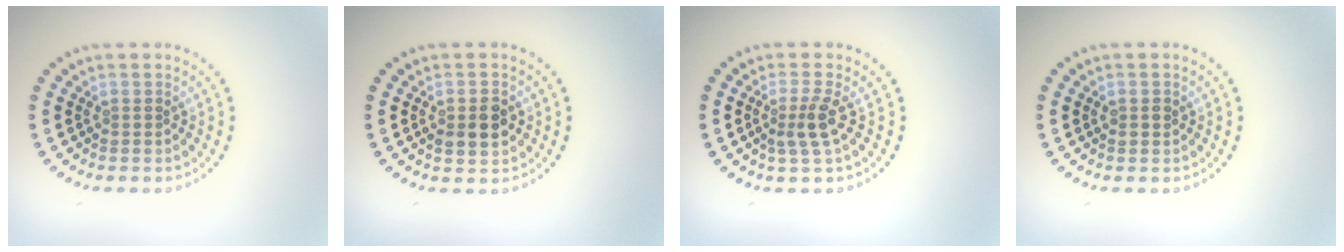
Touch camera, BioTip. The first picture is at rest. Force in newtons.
{"total": 2.7, "press": 2.7, "slide": 0.2}
{"total": 2.4, "press": 1.8, "slide": 1.6}
{"total": 0.9, "press": 0.9, "slide": 0.1}